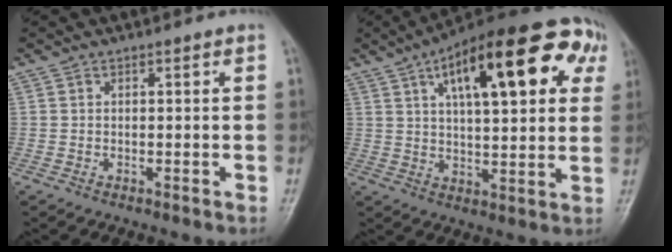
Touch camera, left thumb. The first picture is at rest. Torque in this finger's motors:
{"motor_torque": [1.56, 2.16, 1.68, -1.09, 0.17]}